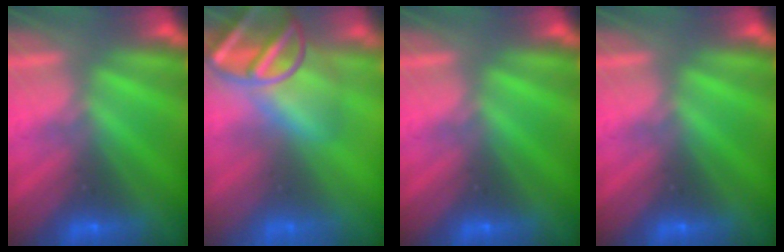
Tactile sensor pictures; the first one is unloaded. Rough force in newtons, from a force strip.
{"total": 6.6}
{"total": 0.0}
{"total": 0.0}